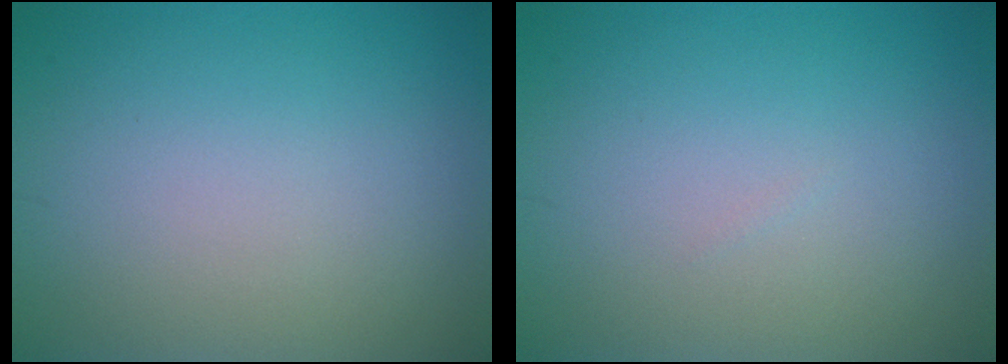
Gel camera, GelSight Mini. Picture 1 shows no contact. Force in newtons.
{"total": 0.0}